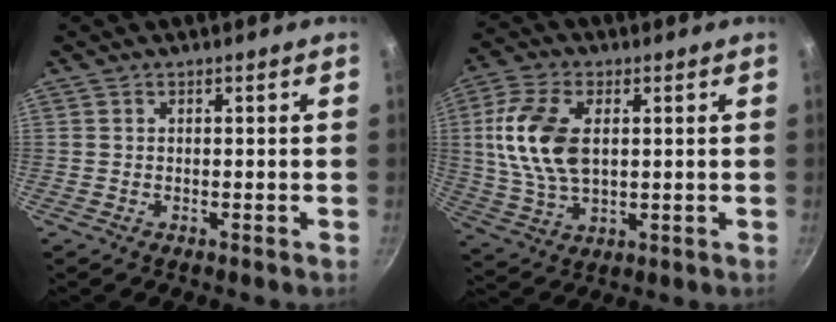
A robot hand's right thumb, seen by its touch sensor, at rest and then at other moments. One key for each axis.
{"total": 13.6, "fx": 2.1, "fy": 7.9, "fz": 10.8, "tx": -0.208, "ty": 0.000, "tz": 0.039}